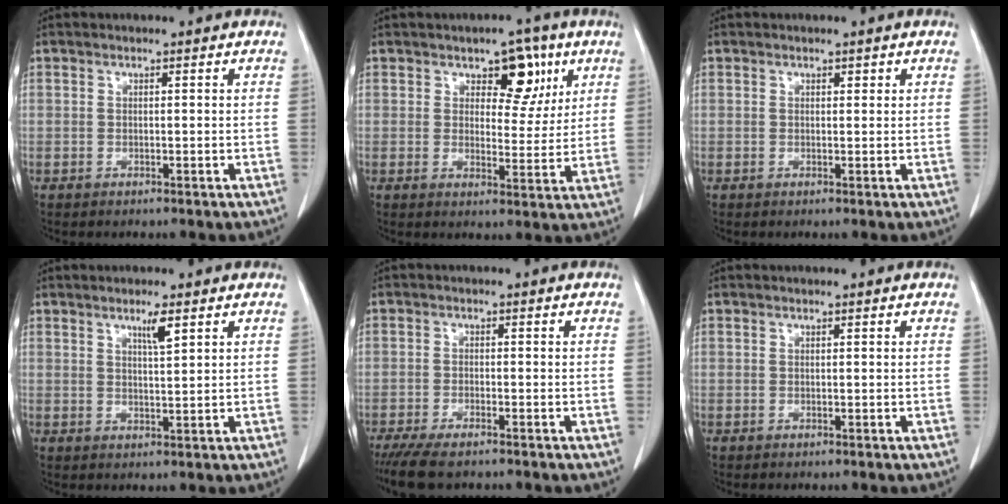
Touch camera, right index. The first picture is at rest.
{"total": 6.8, "force": [3.5, 3.7, 4.6], "torque": [-0.050, 0.006, 0.049]}
{"total": 0.6, "force": [0.4, 0.3, 0.3], "torque": [-0.001, -0.001, 0.003]}
{"total": 2.9, "force": [1.7, 0.1, 2.4], "torque": [-0.044, -0.004, 0.030]}
{"total": 5.9, "force": [-4.8, 1.4, 3.1], "torque": [-0.051, -0.012, -0.079]}
{"total": 0.0}